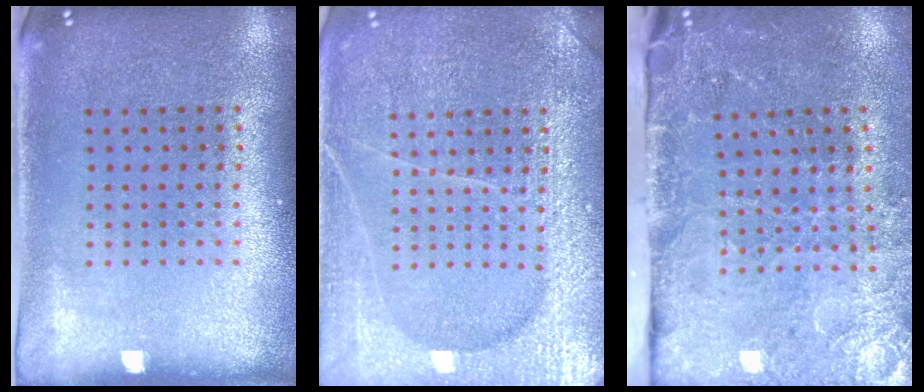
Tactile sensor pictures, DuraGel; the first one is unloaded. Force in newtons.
{"total": 6.6, "press": 6.5, "slide": 0.8}
{"total": 3.4, "press": 3.3, "slide": 0.9}